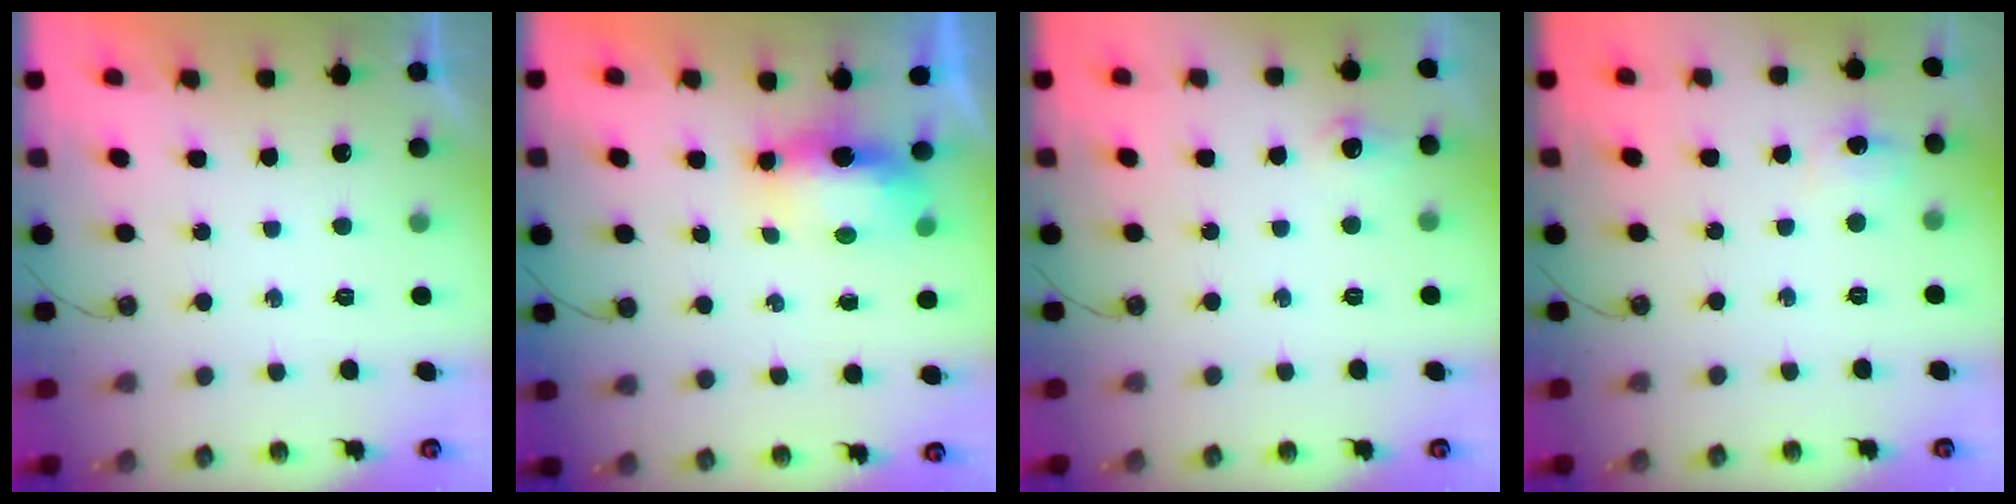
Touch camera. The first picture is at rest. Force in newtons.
{"total": 15.1, "press": 9.0, "slide": 12.1}
{"total": 5.9, "press": 5.8, "slide": 1.1}
{"total": 5.9, "press": 5.9, "slide": 0.6}